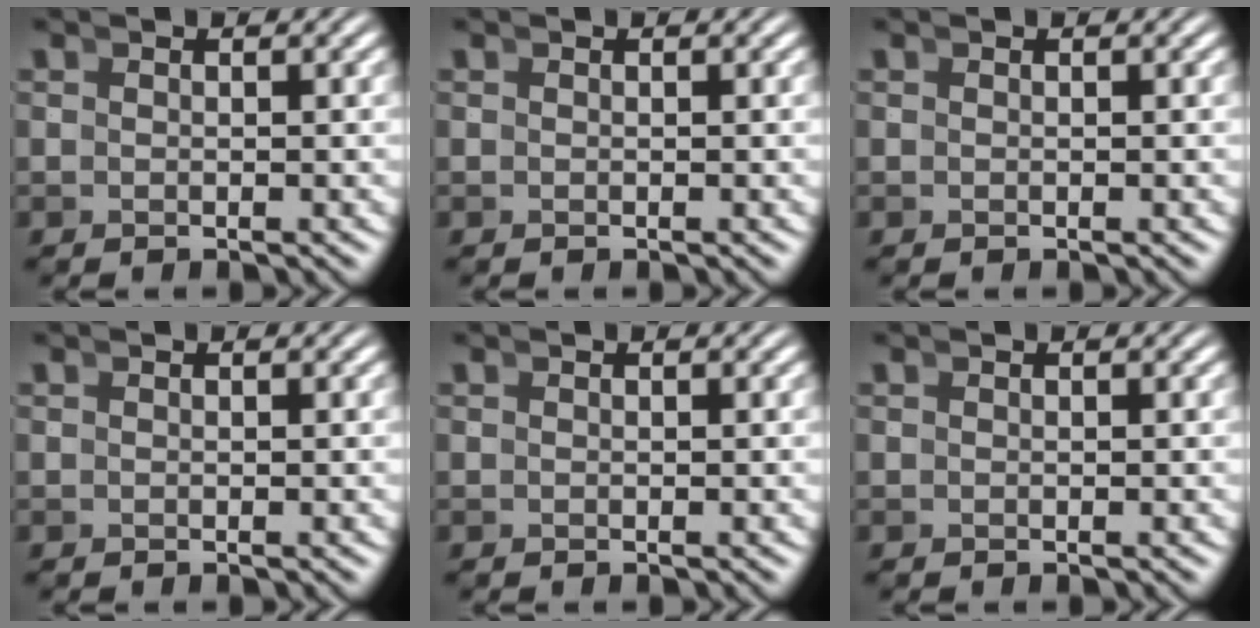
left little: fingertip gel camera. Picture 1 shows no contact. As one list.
[{"total": 0.0}, {"total": 0.0}, {"total": 0.0}, {"total": 0.0}, {"total": 0.0}]